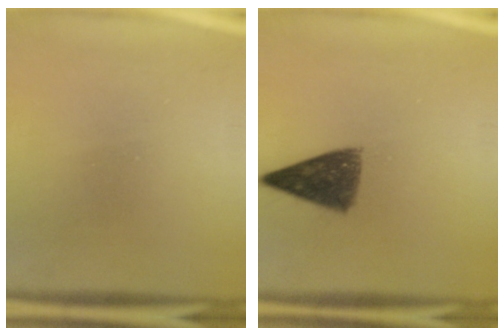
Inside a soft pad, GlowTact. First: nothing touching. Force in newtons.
{"total": 8.4}